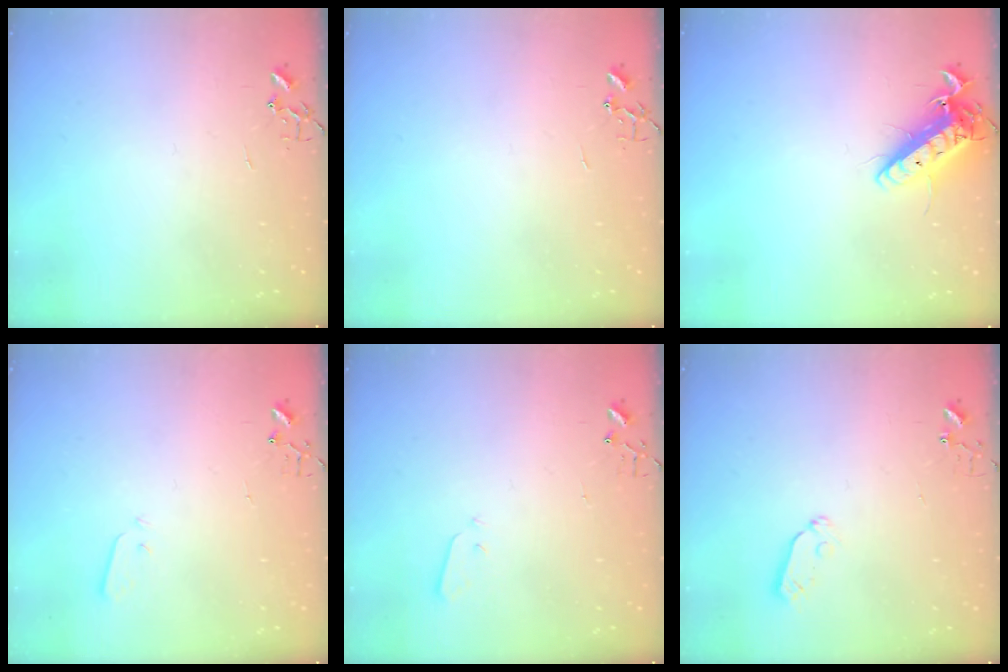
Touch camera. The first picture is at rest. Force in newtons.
{"total": 0.0}
{"total": 15.0, "press": 14.8, "slide": 2.4}
{"total": 2.1, "press": 2.0, "slide": 0.4}
{"total": 2.1, "press": 2.1, "slide": 0.3}
{"total": 3.7, "press": 3.6, "slide": 0.5}